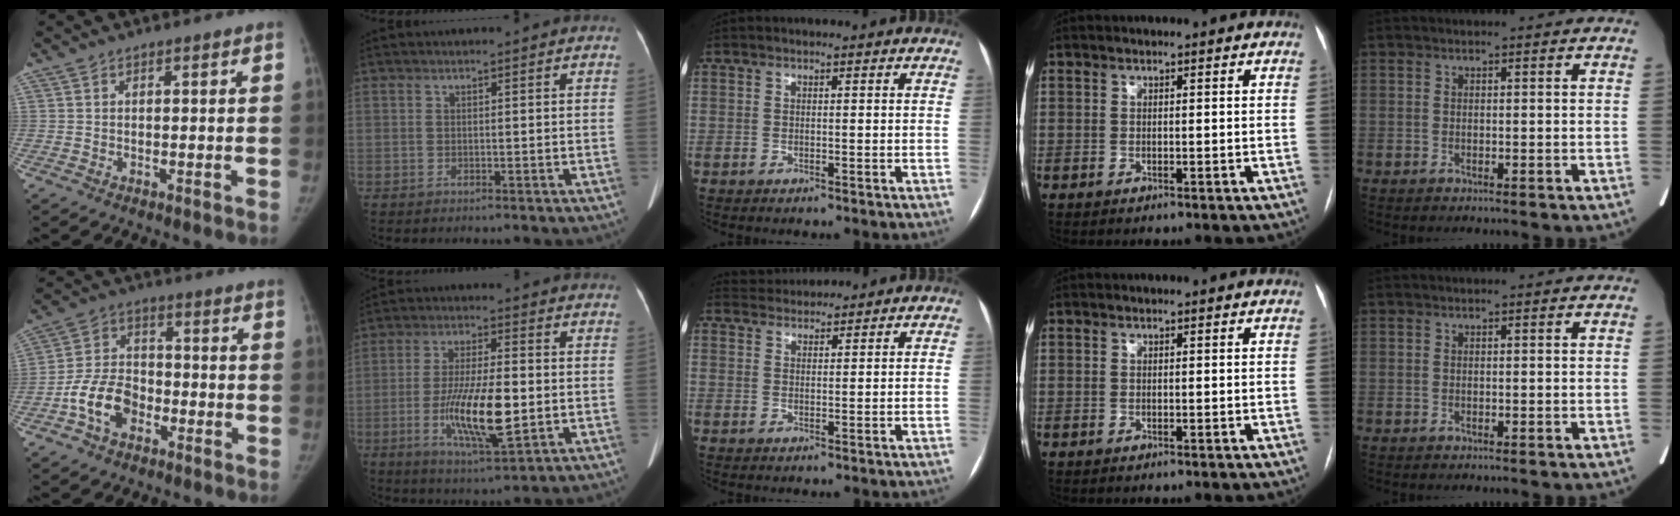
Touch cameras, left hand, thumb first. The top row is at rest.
{"thumb": {"total": 9.9, "force": [-4.3, 6.8, 5.8], "torque": [-0.095, 0.033, -0.082]}, "index": {"total": 12.0, "force": [-2.2, 2.4, 11.5], "torque": [-0.217, -0.013, -0.037]}, "middle": {"total": 3.3, "force": [3.3, 0.2, -0.3], "torque": [-0.005, 0.023, 0.062]}}